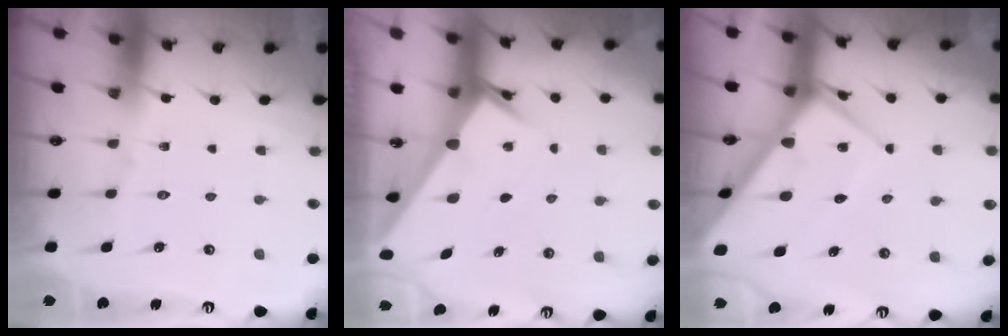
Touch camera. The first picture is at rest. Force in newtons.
{"total": 3.0, "press": 3.0, "slide": 0.2}
{"total": 9.4, "press": 9.3, "slide": 1.0}